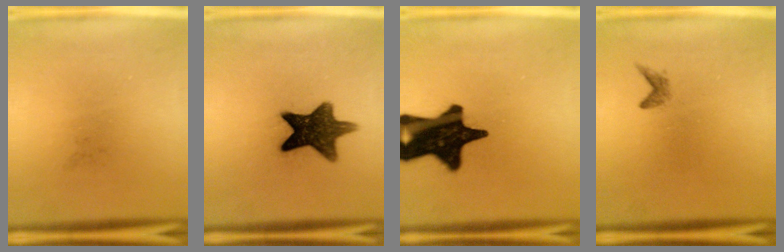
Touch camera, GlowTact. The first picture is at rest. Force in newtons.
{"total": 12.2}
{"total": 19.5}
{"total": 0.9}